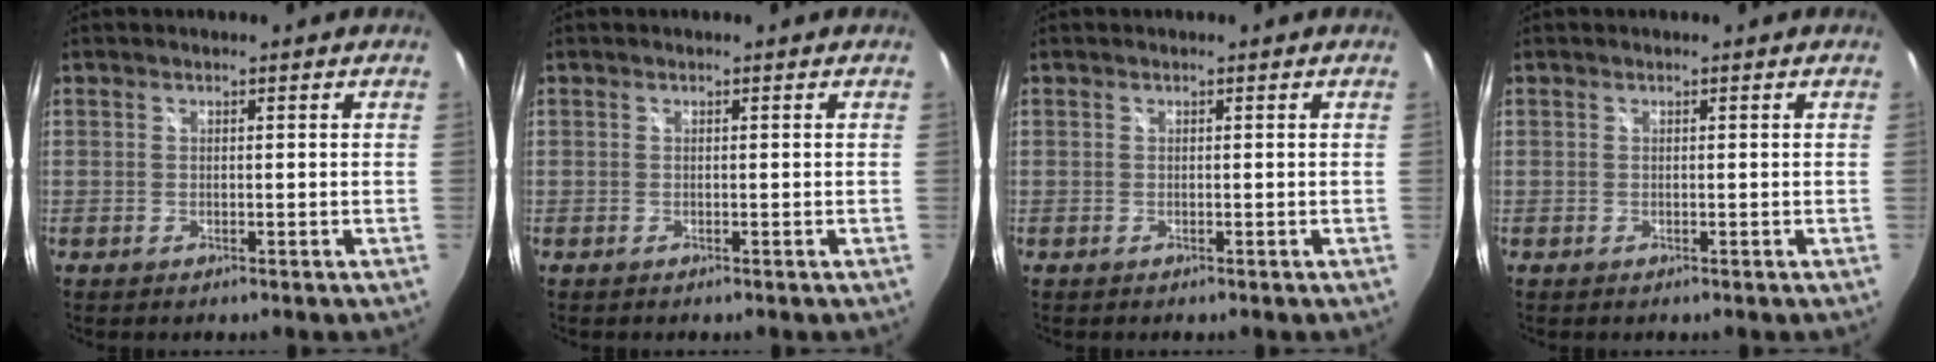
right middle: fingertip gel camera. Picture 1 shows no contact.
{"total": 0.0}
{"total": 0.0}
{"total": 0.0}